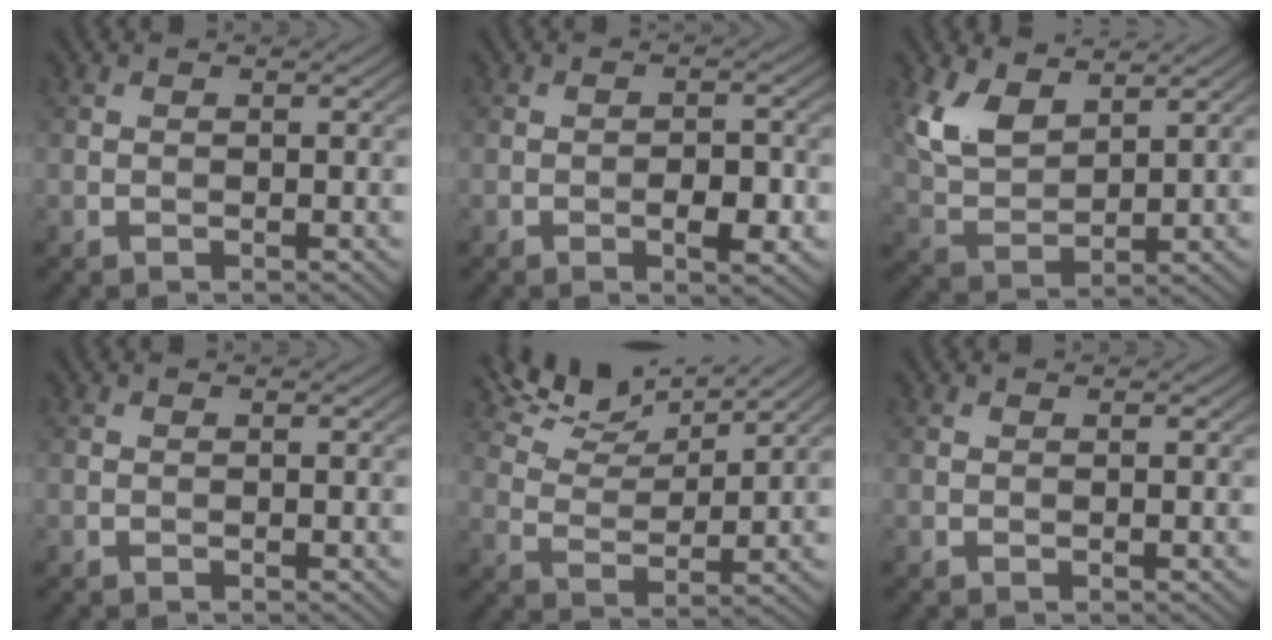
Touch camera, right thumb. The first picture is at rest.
{"total": 3.5, "force": [-1.2, 1.5, 2.9], "torque": [-0.036, 0.003, -0.018]}
{"total": 7.1, "force": [4.0, 3.6, 4.7], "torque": [-0.114, 0.000, 0.083]}
{"total": 0.0}
{"total": 8.0, "force": [6.6, 2.1, 3.9], "torque": [-0.095, 0.010, 0.122]}
{"total": 0.0}